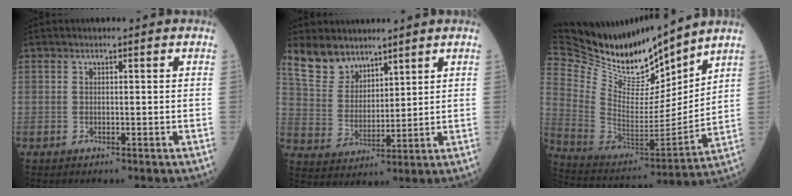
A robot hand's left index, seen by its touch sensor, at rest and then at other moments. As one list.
[{"total": 7.9, "force": [6.5, 4.1, 1.7], "torque": [-0.047, 0.015, 0.145]}, {"total": 21.6, "force": [19.8, 4.1, 7.6], "torque": [-0.163, -0.033, 0.353]}]